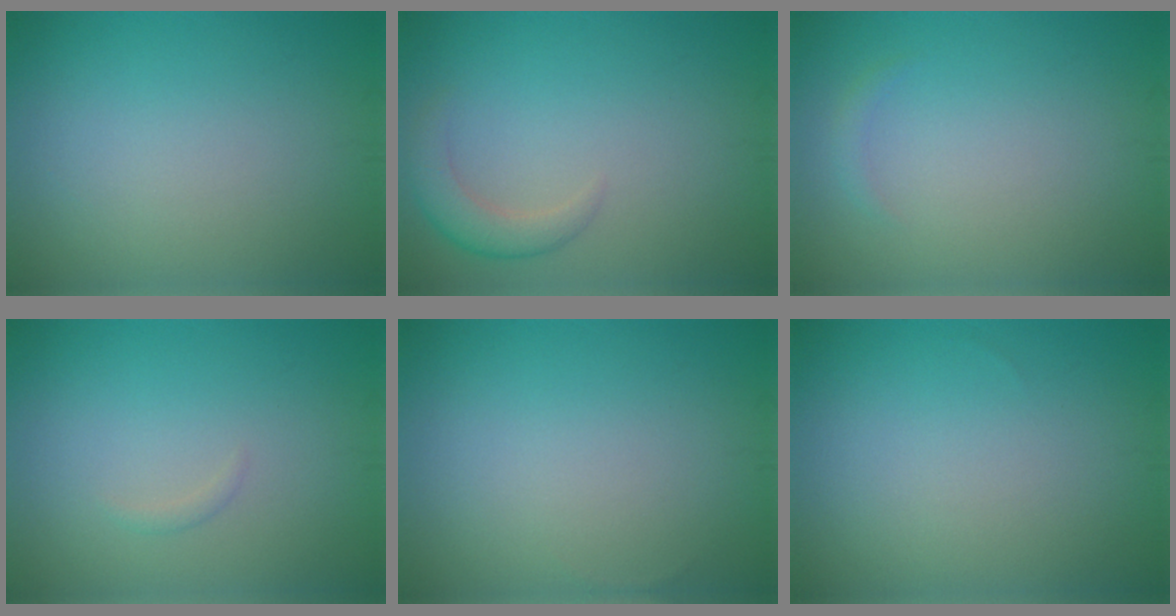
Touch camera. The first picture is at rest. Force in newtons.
{"total": 2.6, "press": 2.6, "slide": 0.3}
{"total": 0.7, "press": 0.7, "slide": 0.1}
{"total": 0.5, "press": 0.5, "slide": 0.0}
{"total": 0.0}
{"total": 0.0}